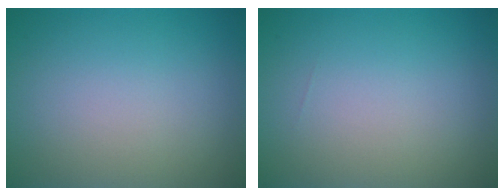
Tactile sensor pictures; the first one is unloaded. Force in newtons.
{"total": 0.0}